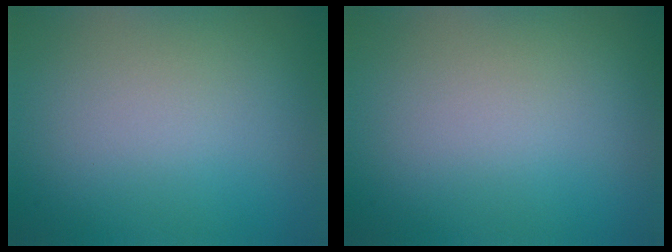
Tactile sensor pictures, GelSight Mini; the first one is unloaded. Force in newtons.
{"total": 0.0}